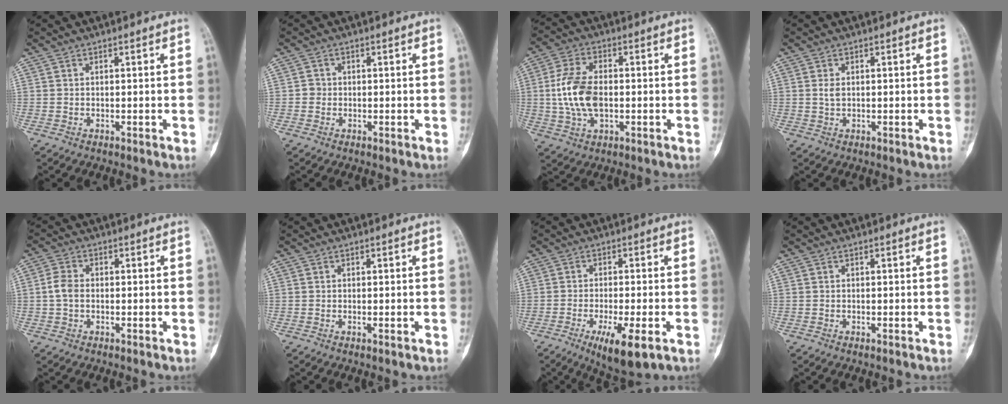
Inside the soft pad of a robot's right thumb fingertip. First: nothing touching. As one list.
[{"total": 1.3, "force": [-0.2, 1.2, 0.2], "torque": [0.004, 0.005, -0.006]}, {"total": 10.9, "force": [-0.5, 6.3, 8.8], "torque": [-0.179, 0.009, -0.011]}, {"total": 2.1, "force": [-0.1, 1.2, 1.7], "torque": [-0.036, 0.002, -0.004]}, {"total": 3.6, "force": [-0.6, 2.5, 2.5], "torque": [-0.052, 0.008, -0.019]}, {"total": 0.6, "force": [-0.1, 0.1, 0.6], "torque": [-0.007, 0.000, -0.001]}, {"total": 9.5, "force": [-4.1, 2.3, 8.2], "torque": [-0.134, -0.010, -0.061]}, {"total": 0.0}]